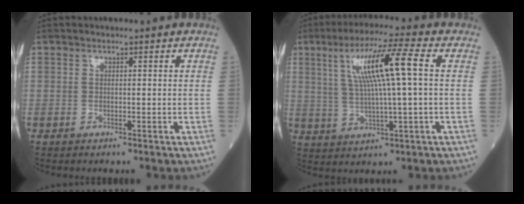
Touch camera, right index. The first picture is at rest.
{"total": 10.8, "force": [2.6, -0.1, 10.5], "torque": [-0.196, 0.016, 0.048]}